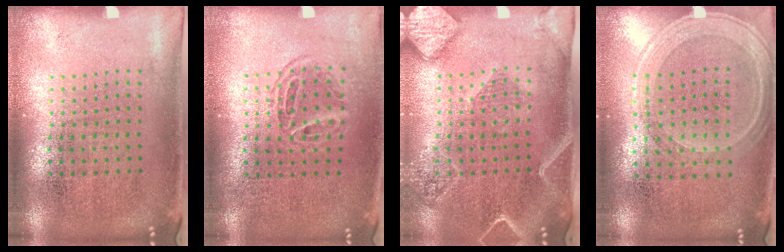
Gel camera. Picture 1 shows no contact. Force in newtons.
{"total": 1.1, "press": 1.0, "slide": 0.5}
{"total": 2.6, "press": 2.2, "slide": 1.3}
{"total": 1.2, "press": 1.2, "slide": 0.3}